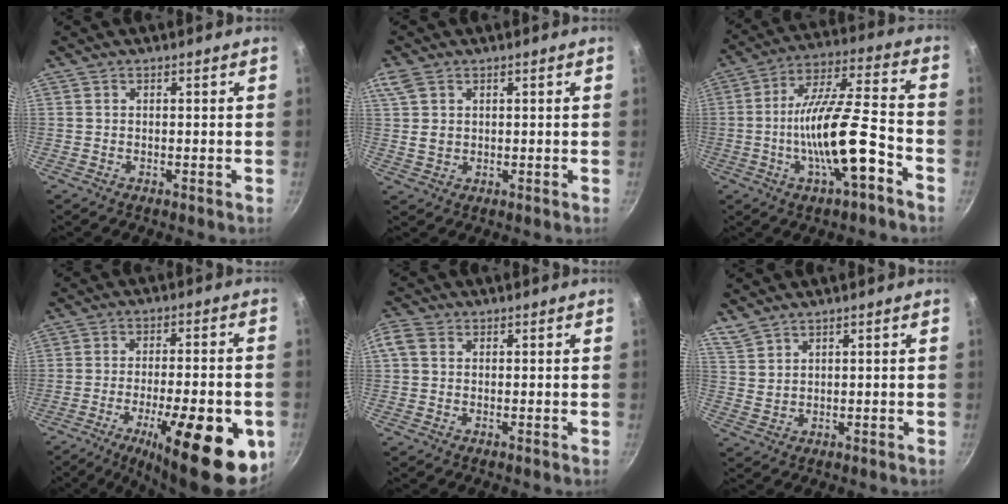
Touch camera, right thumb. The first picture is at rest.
{"total": 4.6, "force": [2.0, 3.2, 2.7], "torque": [-0.047, 0.000, 0.042]}
{"total": 16.8, "force": [-6.1, 4.4, 15.0], "torque": [-0.255, 0.041, -0.113]}
{"total": 22.5, "force": [-8.5, 7.4, 19.4], "torque": [-0.249, 0.010, -0.119]}
{"total": 3.2, "force": [0.7, 2.5, 1.8], "torque": [-0.039, 0.010, 0.005]}
{"total": 3.4, "force": [3.1, 1.1, 1.0], "torque": [-0.019, -0.008, 0.069]}